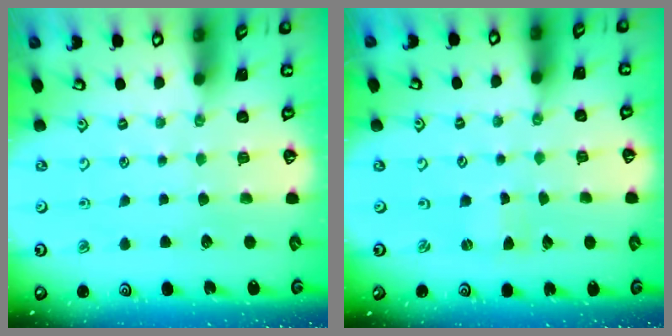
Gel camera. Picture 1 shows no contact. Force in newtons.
{"total": 0.0}